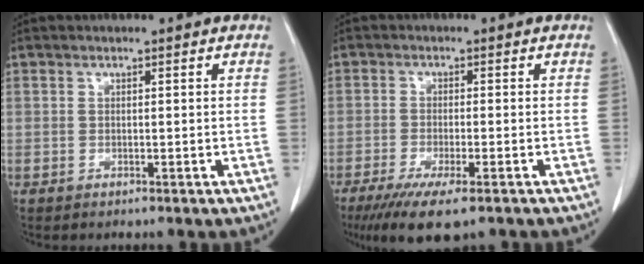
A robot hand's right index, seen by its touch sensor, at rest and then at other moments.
{"total": 8.6, "force": [-5.7, 1.6, 6.3], "torque": [-0.099, -0.021, -0.087]}